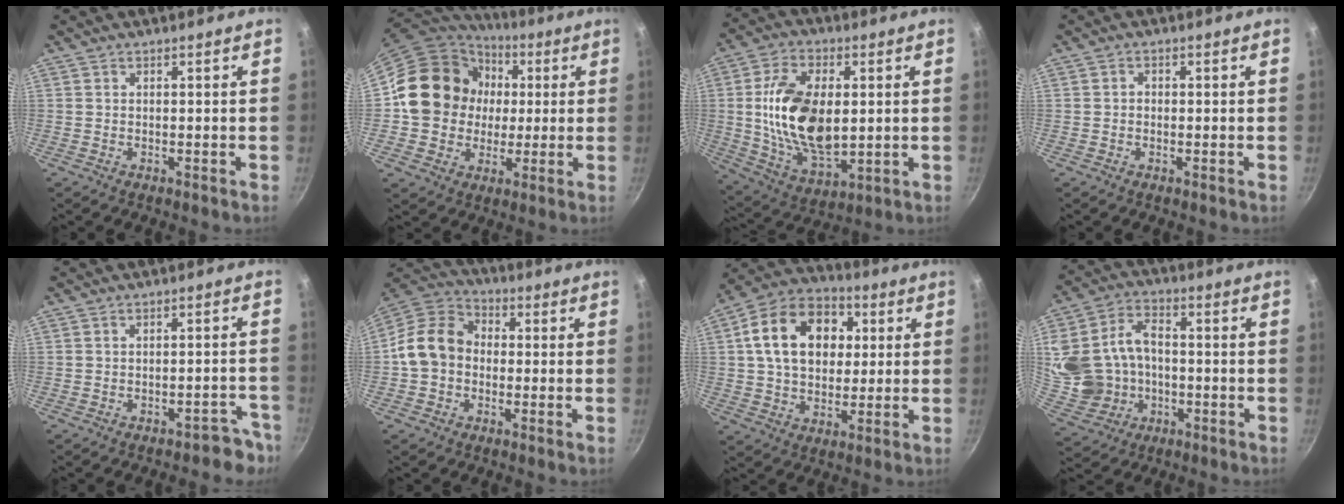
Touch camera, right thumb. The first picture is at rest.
{"total": 17.6, "force": [2.0, 15.7, 7.8], "torque": [-0.112, 0.020, 0.031]}
{"total": 18.6, "force": [1.5, 10.8, 15.1], "torque": [-0.262, -0.005, 0.034]}
{"total": 1.1, "force": [-0.2, 1.0, 0.5], "torque": [-0.007, 0.005, -0.004]}
{"total": 5.0, "force": [-3.9, 2.5, 1.8], "torque": [0.017, 0.053, -0.027]}
{"total": 11.6, "force": [-0.9, 9.4, 6.7], "torque": [-0.086, 0.033, -0.039]}
{"total": 18.0, "force": [3.8, 13.0, 11.8], "torque": [-0.167, 0.021, 0.051]}
{"total": 17.5, "force": [-1.3, 13.6, 11.0], "torque": [-0.227, 0.029, -0.007]}